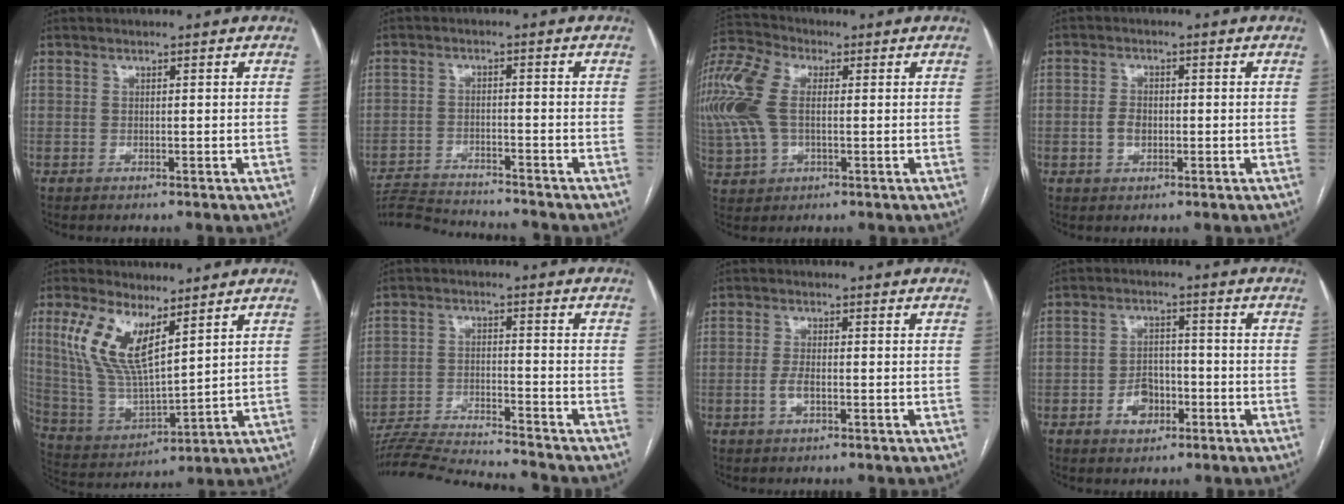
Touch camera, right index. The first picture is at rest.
{"total": 10.1, "force": [-9.9, 0.2, 2.1], "torque": [-0.036, -0.001, -0.163]}
{"total": 20.8, "force": [2.7, 13.5, 15.6], "torque": [-0.435, 0.043, 0.055]}
{"total": 2.9, "force": [-0.5, 2.1, 2.0], "torque": [-0.039, 0.005, -0.008]}
{"total": 12.8, "force": [6.5, 4.2, 10.2], "torque": [-0.224, 0.005, 0.137]}
{"total": 14.4, "force": [-13.8, -1.1, 3.9], "torque": [-0.059, -0.008, -0.225]}
{"total": 2.4, "force": [-0.6, 0.9, 2.2], "torque": [-0.052, 0.001, -0.010]}
{"total": 5.1, "force": [-2.1, 3.6, 3.0], "torque": [-0.057, 0.013, -0.030]}